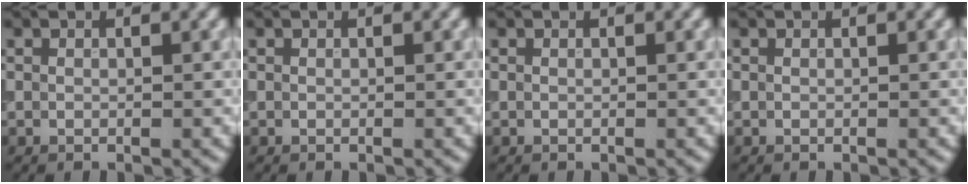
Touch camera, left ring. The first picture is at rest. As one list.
[{"total": 0.0}, {"total": 0.0}, {"total": 0.0}]